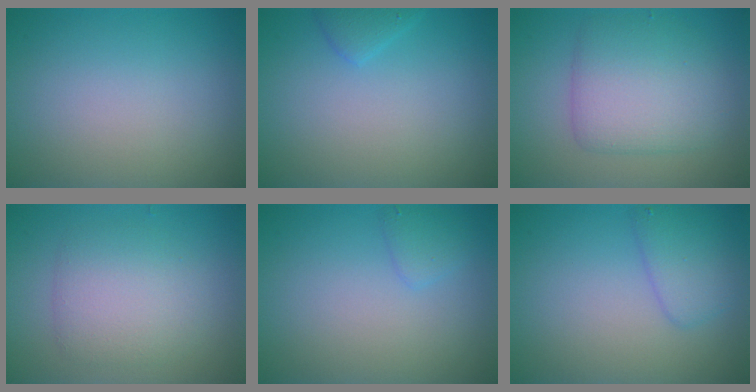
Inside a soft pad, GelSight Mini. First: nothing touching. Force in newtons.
{"total": 1.2, "press": 1.2, "slide": 0.2}
{"total": 5.4, "press": 5.4, "slide": 0.0}
{"total": 3.7, "press": 3.7, "slide": 0.1}
{"total": 1.2, "press": 1.2, "slide": 0.1}
{"total": 2.6, "press": 2.5, "slide": 0.2}